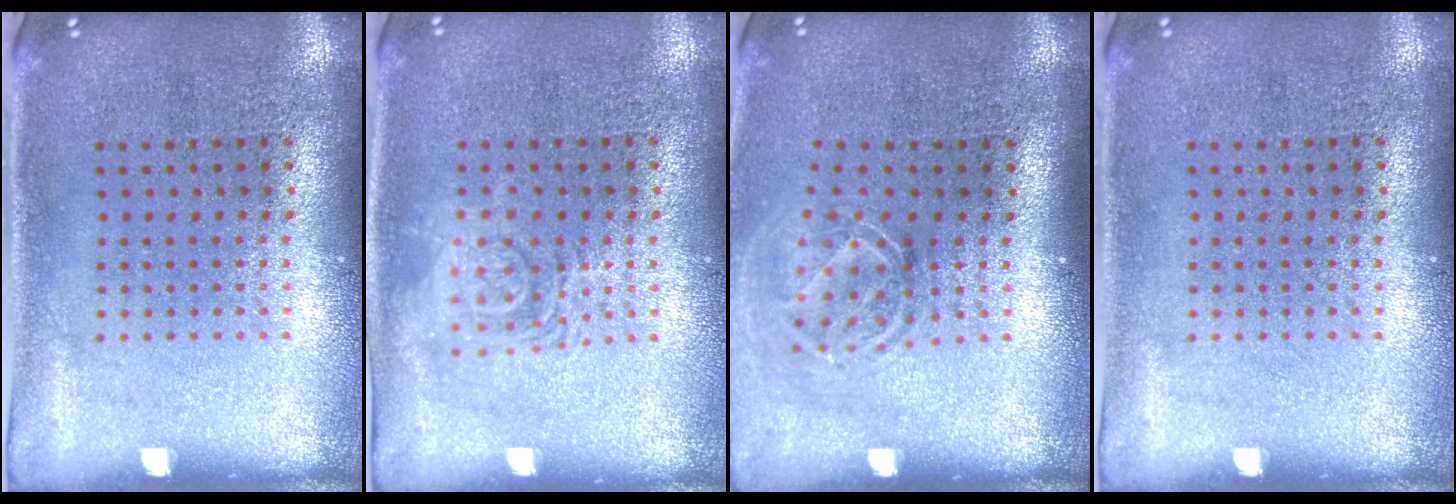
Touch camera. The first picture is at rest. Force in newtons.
{"total": 1.2, "press": 1.2, "slide": 0.2}
{"total": 1.7, "press": 1.1, "slide": 1.3}
{"total": 0.0}